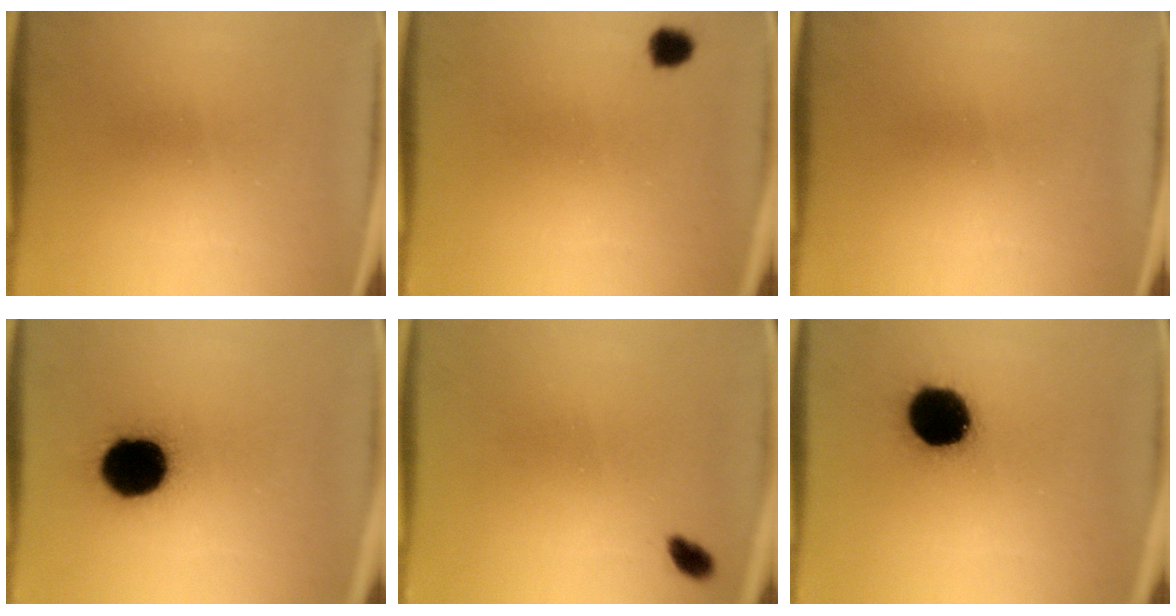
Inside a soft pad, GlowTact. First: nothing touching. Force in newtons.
{"total": 2.4}
{"total": 0.0}
{"total": 18.8}
{"total": 1.8}
{"total": 17.4}